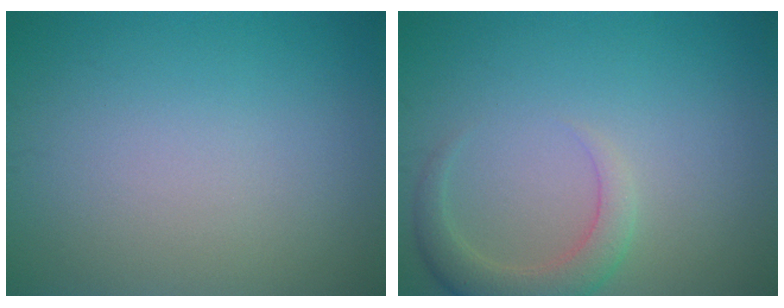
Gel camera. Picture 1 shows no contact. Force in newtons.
{"total": 3.1, "press": 3.1, "slide": 0.4}